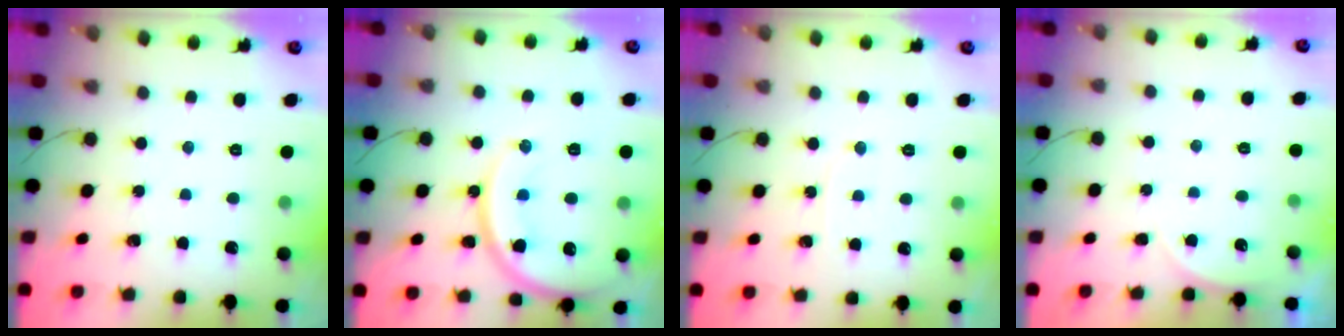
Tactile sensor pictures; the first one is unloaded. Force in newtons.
{"total": 16.5, "press": 16.4, "slide": 1.6}
{"total": 4.4, "press": 4.3, "slide": 0.8}
{"total": 3.3, "press": 2.5, "slide": 2.2}